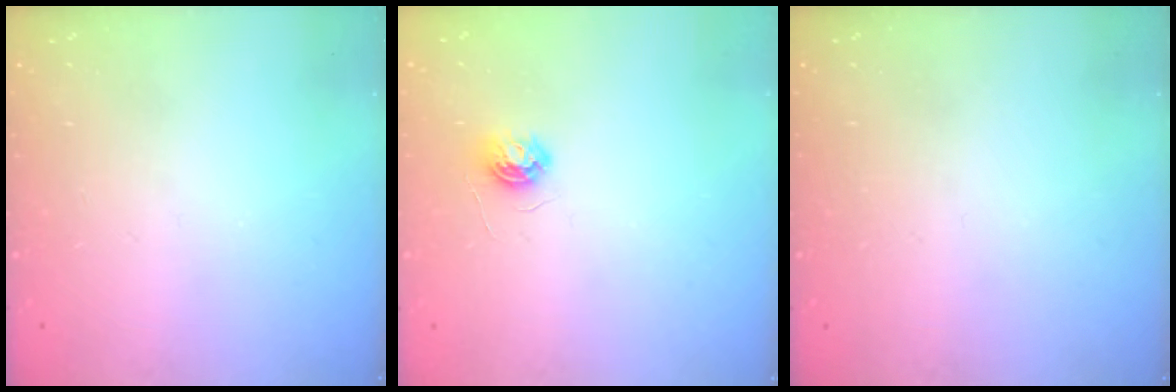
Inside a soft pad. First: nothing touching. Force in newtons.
{"total": 5.2, "press": 5.2, "slide": 0.5}
{"total": 0.7, "press": 0.7, "slide": 0.1}